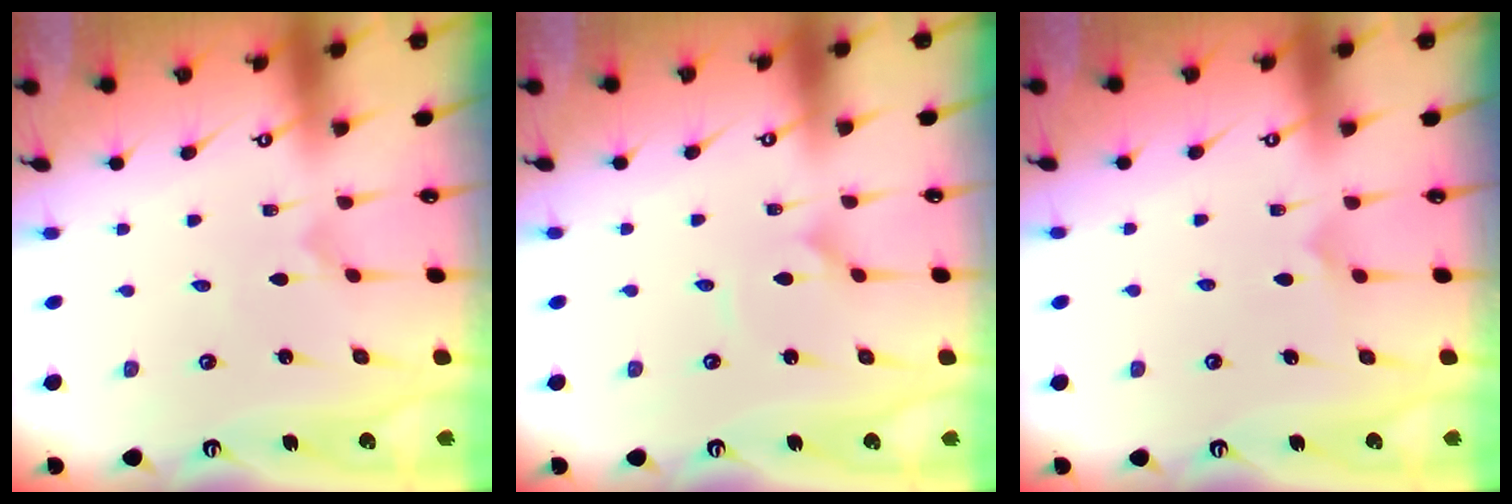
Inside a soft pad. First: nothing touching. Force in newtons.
{"total": 1.9, "press": 1.9, "slide": 0.0}
{"total": 5.2, "press": 5.2, "slide": 0.3}